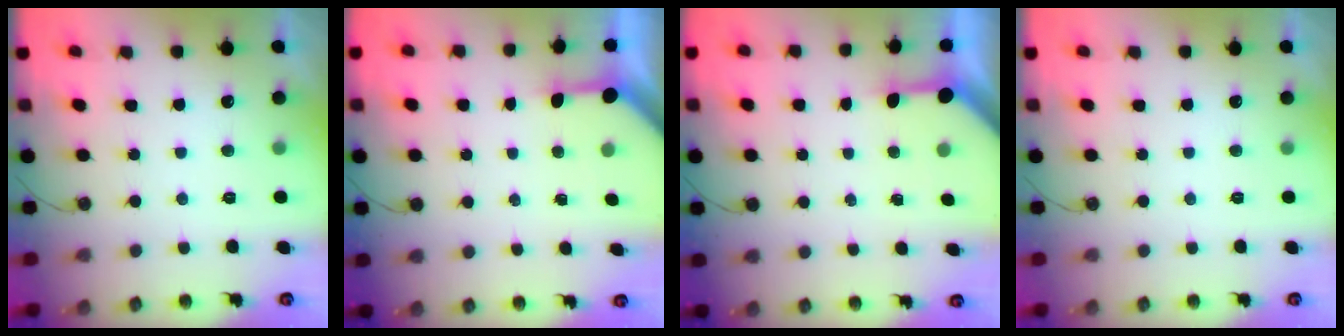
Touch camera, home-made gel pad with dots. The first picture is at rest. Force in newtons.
{"total": 3.1, "press": 3.1, "slide": 0.4}
{"total": 3.5, "press": 3.5, "slide": 0.4}
{"total": 0.0}